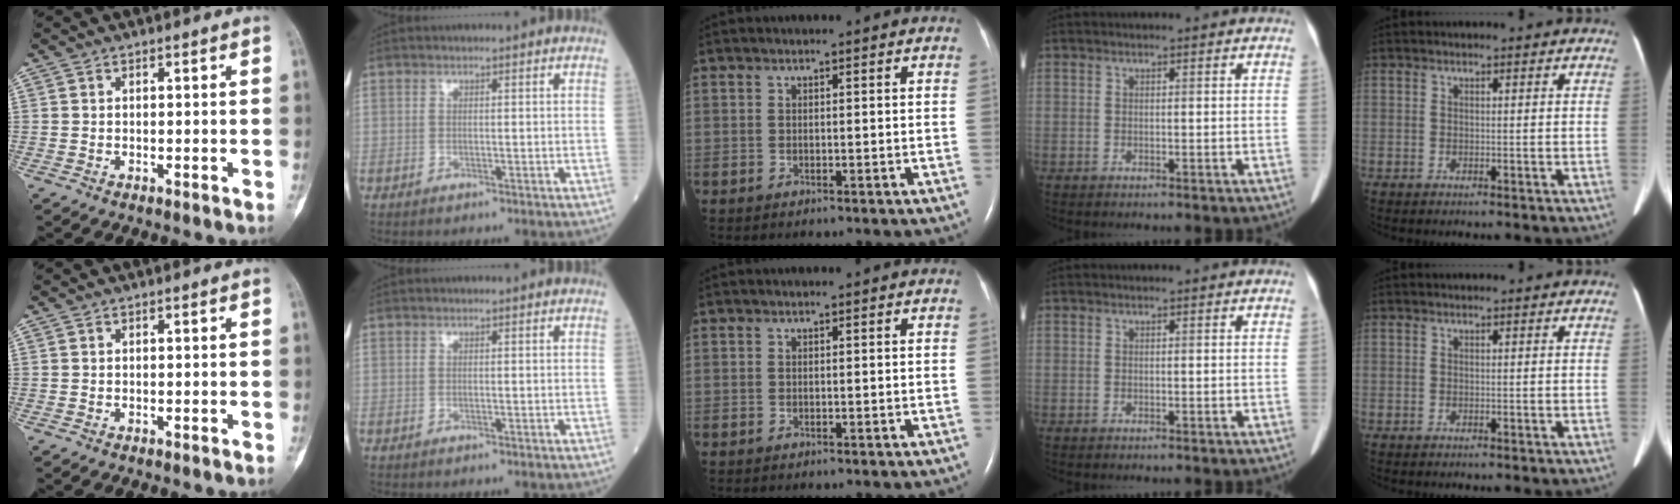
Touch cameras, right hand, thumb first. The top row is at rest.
{}